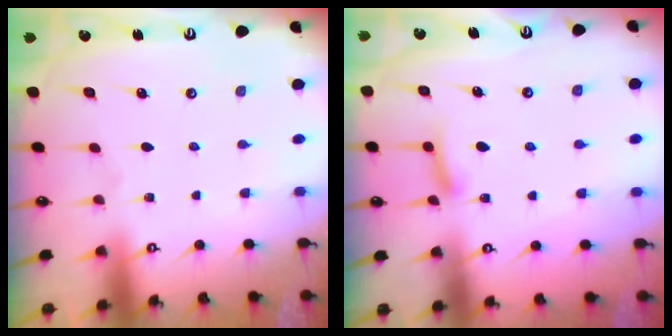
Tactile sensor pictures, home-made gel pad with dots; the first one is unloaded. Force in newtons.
{"total": 7.7, "press": 7.6, "slide": 0.8}